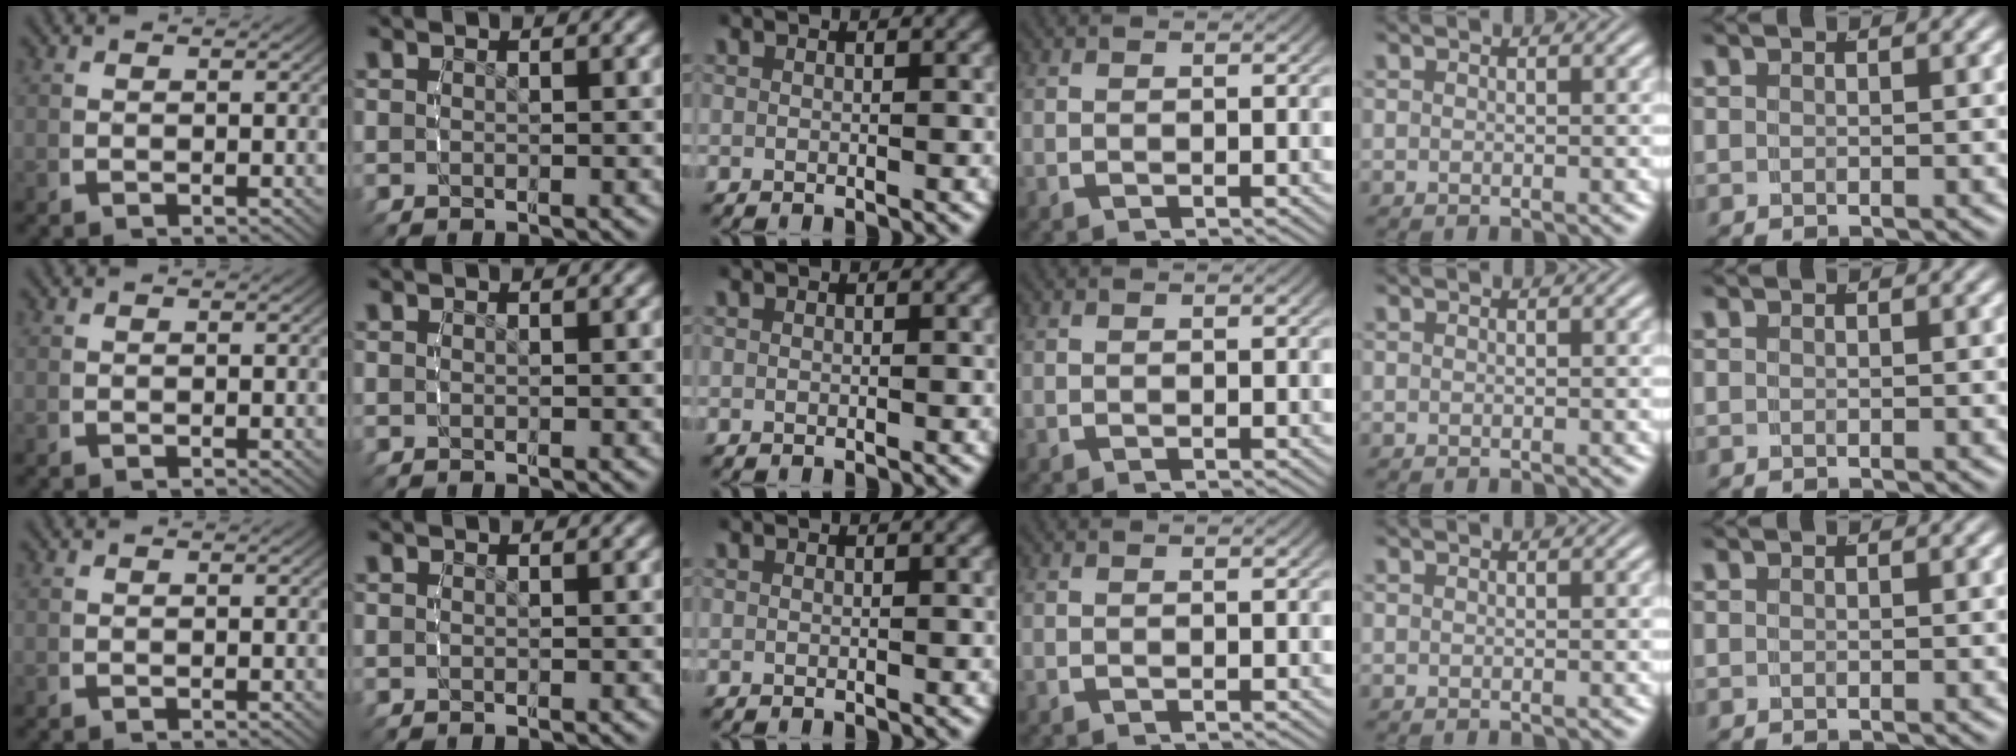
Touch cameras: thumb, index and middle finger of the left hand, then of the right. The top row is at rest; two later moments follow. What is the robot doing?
{"motion": "reach", "object": "paper towel"}